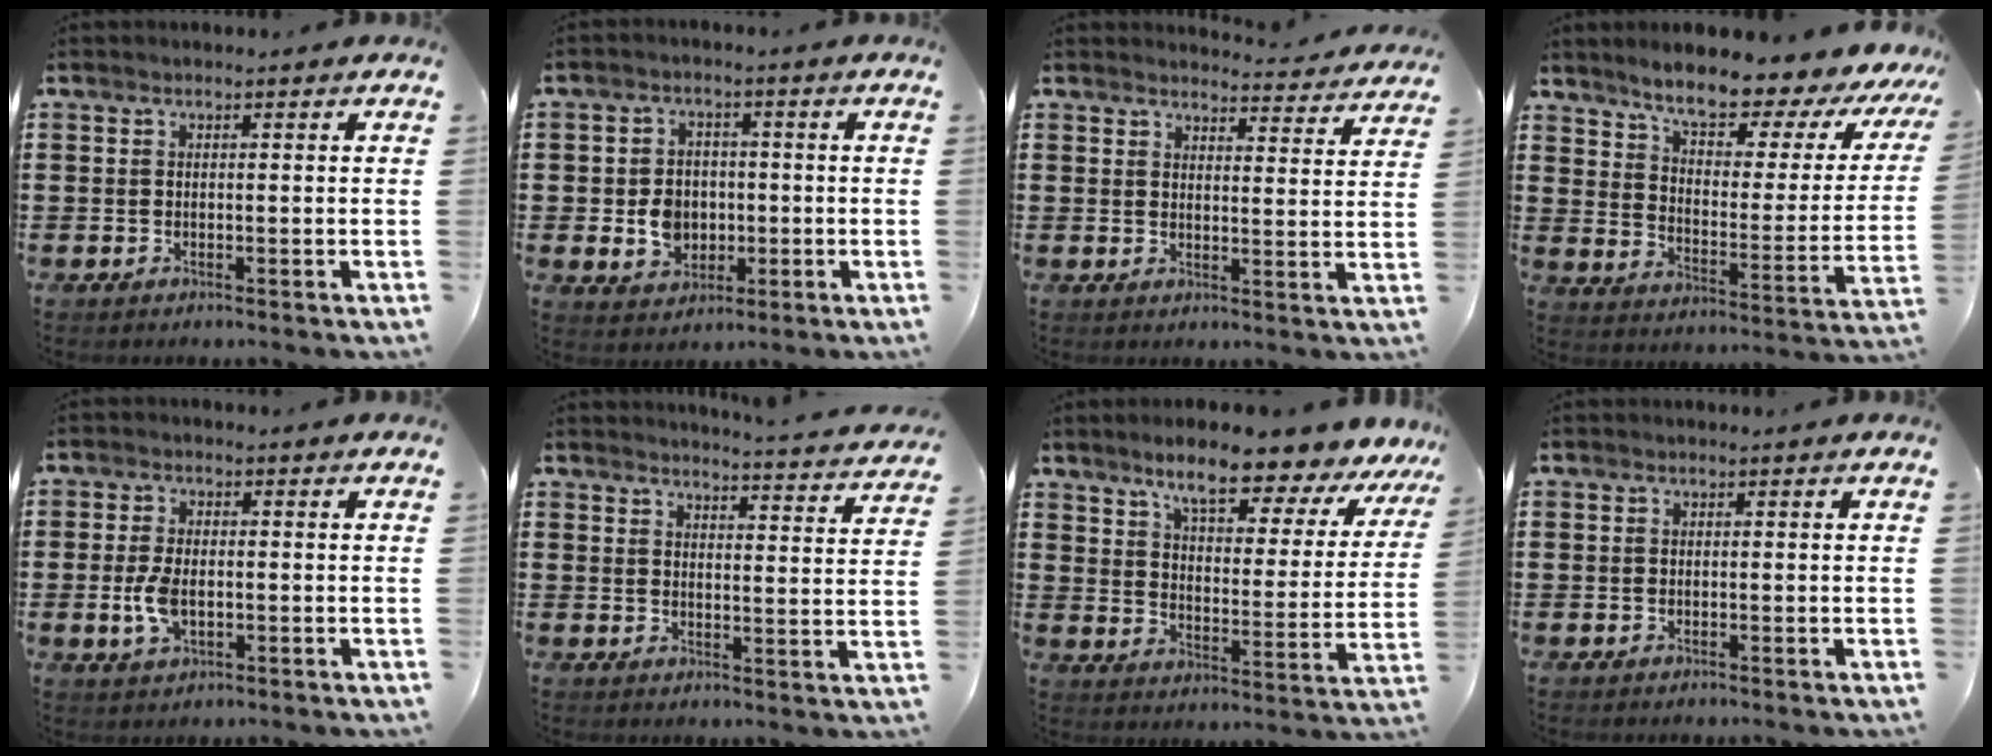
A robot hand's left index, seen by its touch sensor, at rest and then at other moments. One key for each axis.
{"total": 5.2, "fx": -0.5, "fy": 4.4, "fz": 2.7, "tx": -0.054, "ty": 0.007, "tz": -0.011}
{"total": 3.9, "fx": 3.8, "fy": -0.1, "fz": 0.5, "tx": -0.009, "ty": -0.031, "tz": 0.065}
{"total": 8.0, "fx": 6.7, "fy": 1.5, "fz": 4.1, "tx": -0.088, "ty": -0.050, "tz": 0.104}
{"total": 4.8, "fx": -0.8, "fy": 2.5, "fz": 4.1, "tx": -0.100, "ty": -0.006, "tz": -0.021}
{"total": 3.8, "fx": 3.7, "fy": -0.7, "fz": 0.4, "tx": -0.008, "ty": -0.035, "tz": 0.059}
{"total": 8.7, "fx": 7.3, "fy": 1.1, "fz": 4.5, "tx": -0.093, "ty": -0.044, "tz": 0.120}
{"total": 0.0}